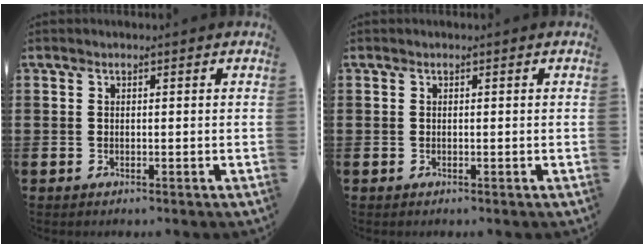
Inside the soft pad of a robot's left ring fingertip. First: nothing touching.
{"total": 0.0}